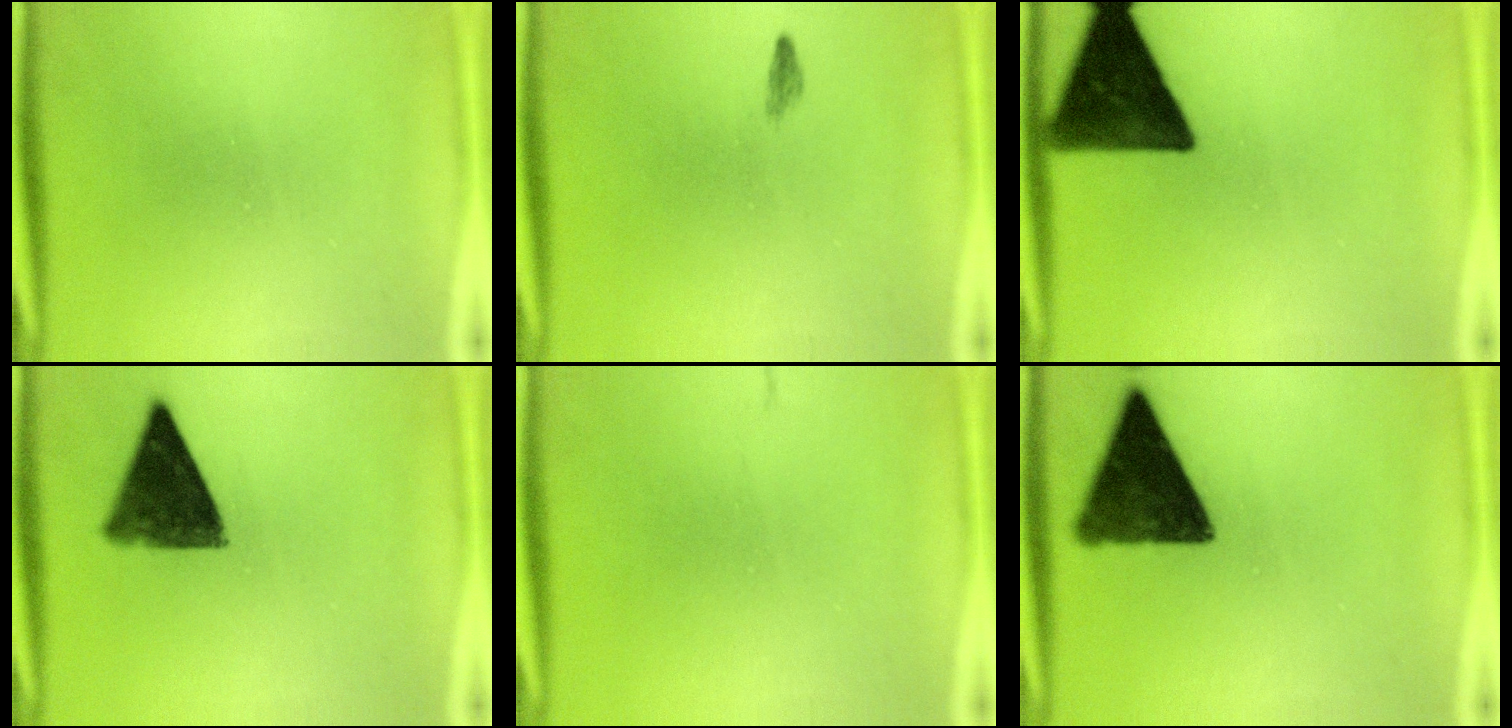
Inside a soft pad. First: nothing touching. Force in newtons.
{"total": 0.5}
{"total": 15.2}
{"total": 9.2}
{"total": 1.6}
{"total": 13.2}